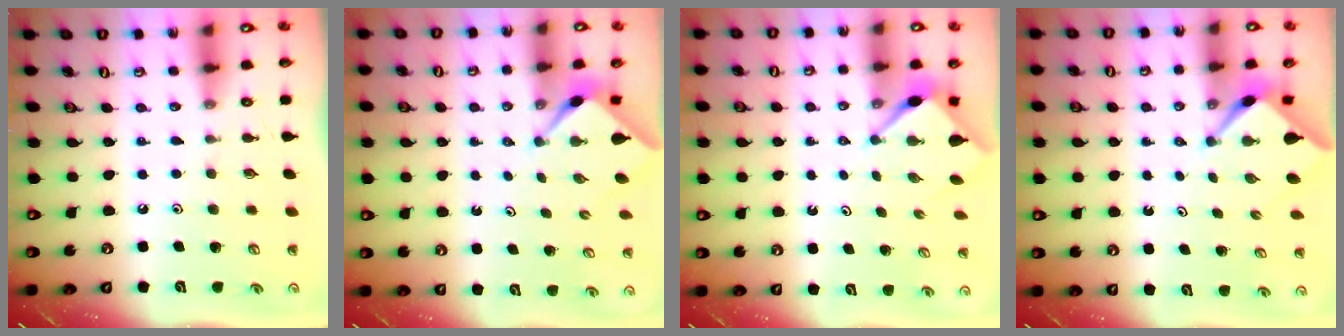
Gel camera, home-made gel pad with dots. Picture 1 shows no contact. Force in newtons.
{"total": 2.2, "press": 2.2, "slide": 0.2}
{"total": 2.9, "press": 2.9, "slide": 0.3}
{"total": 2.5, "press": 2.4, "slide": 0.4}